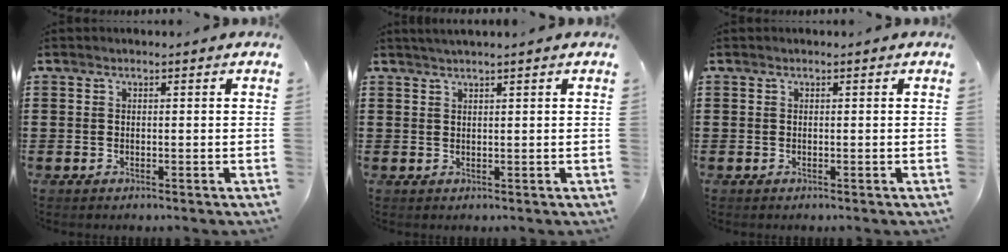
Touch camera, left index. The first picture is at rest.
{"total": 1.1, "force": [0.8, -0.4, 0.6], "torque": [-0.010, -0.001, 0.016]}
{"total": 0.0}